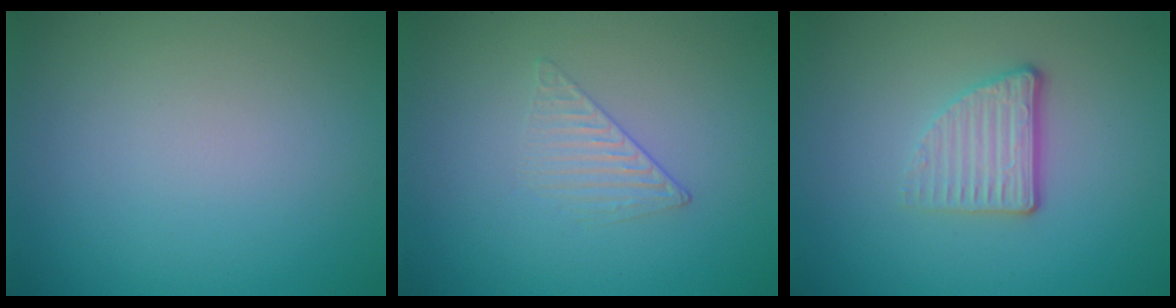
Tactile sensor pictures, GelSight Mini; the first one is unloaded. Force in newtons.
{"total": 1.3, "press": 0.4, "slide": 1.2}
{"total": 3.4, "press": 2.4, "slide": 2.4}